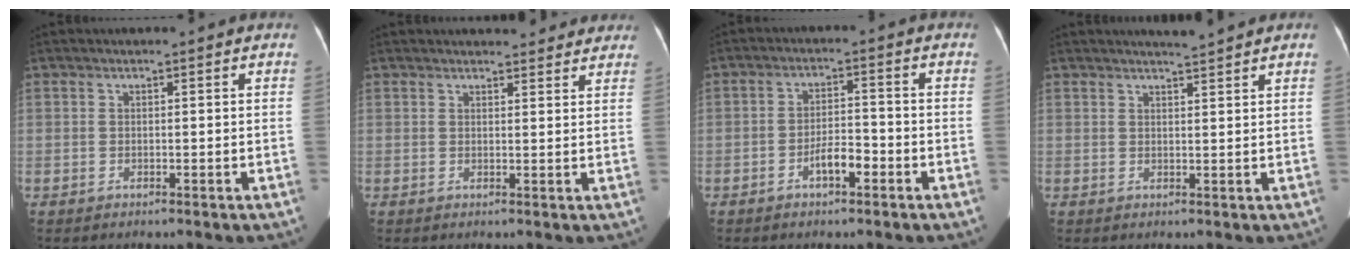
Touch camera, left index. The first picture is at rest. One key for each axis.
{"total": 8.1, "fx": 7.4, "fy": 2.3, "fz": 2.2, "tx": -0.008, "ty": 0.009, "tz": 0.074}
{"total": 4.1, "fx": -2.2, "fy": 1.2, "fz": 3.2, "tx": -0.059, "ty": 0.008, "tz": -0.041}
{"total": 2.4, "fx": 2.2, "fy": -0.7, "fz": 0.6, "tx": -0.009, "ty": -0.003, "tz": 0.037}